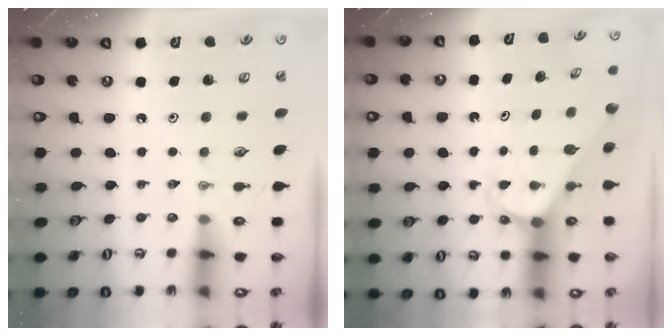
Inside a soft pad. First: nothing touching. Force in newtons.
{"total": 2.0, "press": 2.0, "slide": 0.2}